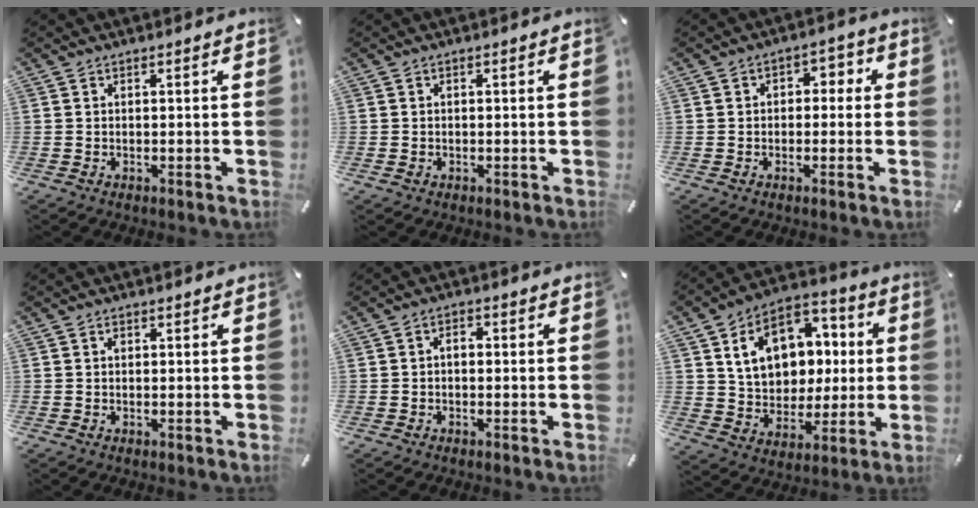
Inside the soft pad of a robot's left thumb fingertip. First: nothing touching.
{"total": 0.6, "force": [-0.2, 0.5, 0.2], "torque": [-0.003, 0.003, -0.005]}
{"total": 3.2, "force": [-1.2, 2.5, 1.5], "torque": [-0.022, 0.016, -0.031]}
{"total": 0.6, "force": [0.2, 0.5, 0.3], "torque": [-0.007, 0.002, 0.002]}
{"total": 1.9, "force": [-0.5, 1.2, 1.4], "torque": [-0.027, 0.009, -0.013]}
{"total": 15.0, "force": [3.5, 12.5, 7.5], "torque": [-0.126, -0.002, 0.073]}